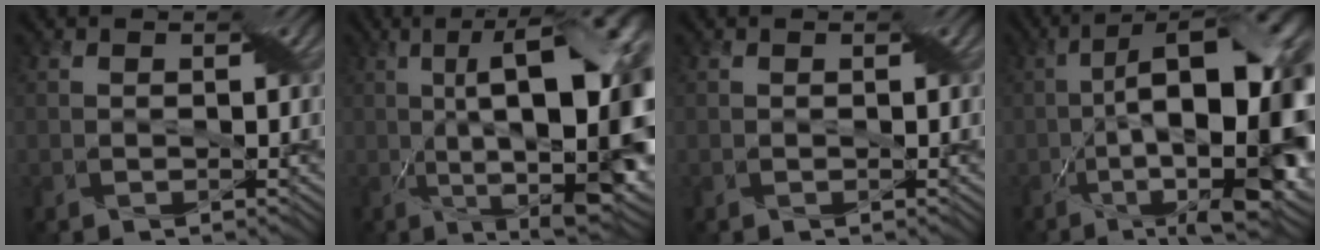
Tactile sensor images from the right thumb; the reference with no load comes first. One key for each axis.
{"total": 21.2, "fx": -0.4, "fy": 7.4, "fz": 19.8, "tx": -0.255, "ty": 0.016, "tz": -0.011}
{"total": 0.0}
{"total": 21.5, "fx": -3.2, "fy": 8.3, "fz": 19.5, "tx": -0.258, "ty": 0.006, "tz": -0.048}